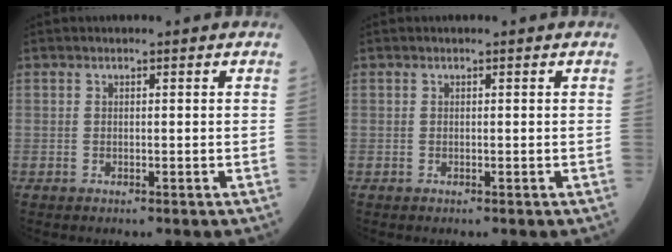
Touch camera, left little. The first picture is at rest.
{"total": 0.0}